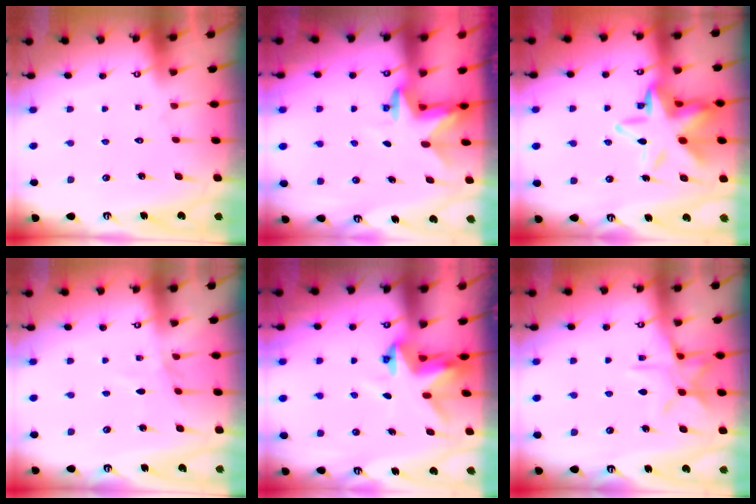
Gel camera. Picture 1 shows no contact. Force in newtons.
{"total": 2.5, "press": 2.5, "slide": 0.4}
{"total": 15.9, "press": 15.7, "slide": 2.3}
{"total": 2.9, "press": 2.8, "slide": 0.4}
{"total": 4.5, "press": 4.4, "slide": 0.3}
{"total": 10.9, "press": 10.9, "slide": 0.8}